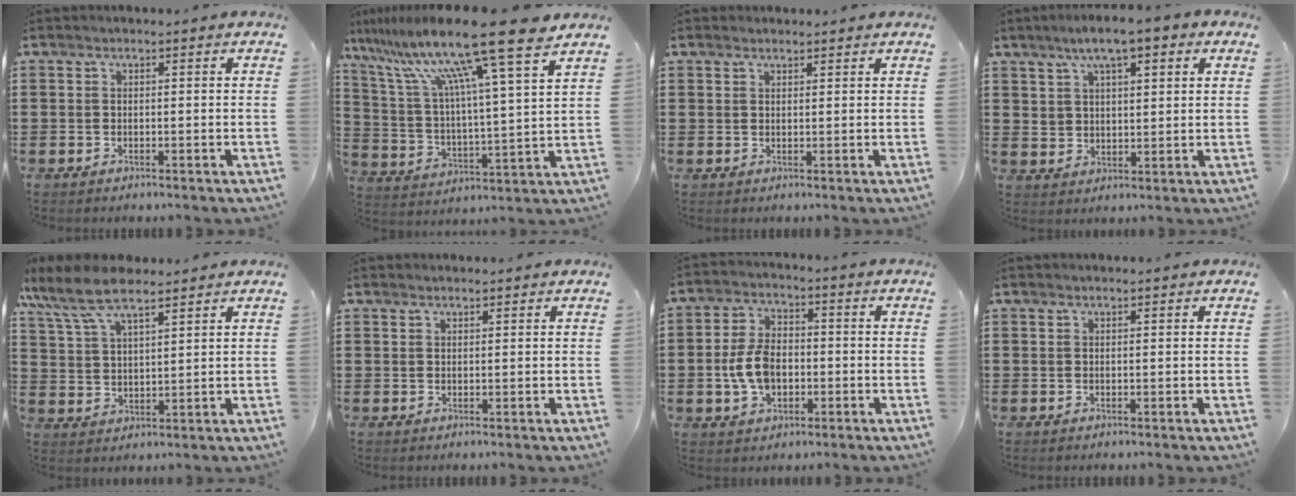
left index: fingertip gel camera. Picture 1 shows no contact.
{"total": 16.7, "force": [12.8, 0.6, 10.7], "torque": [-0.230, -0.071, 0.208]}
{"total": 1.2, "force": [1.1, 0.2, 0.3], "torque": [-0.008, 0.002, 0.022]}
{"total": 6.3, "force": [4.5, 2.4, 3.7], "torque": [-0.078, -0.001, 0.078]}
{"total": 8.8, "force": [6.7, 2.8, 5.0], "torque": [-0.123, -0.014, 0.119]}
{"total": 1.1, "force": [1.1, 0.2, 0.3], "torque": [-0.007, 0.001, 0.020]}
{"total": 7.5, "force": [-1.1, 4.8, 5.7], "torque": [-0.138, 0.003, -0.027]}
{"total": 0.6, "force": [0.5, 0.0, 0.3], "torque": [-0.008, -0.001, 0.010]}